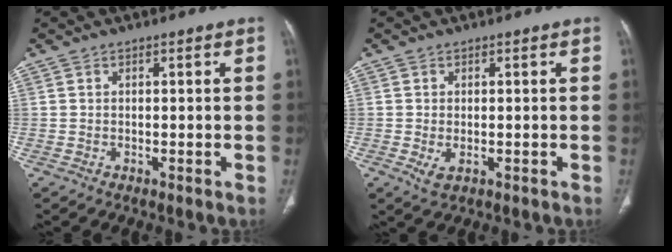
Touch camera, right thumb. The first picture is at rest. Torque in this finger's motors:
{"motor_torque": [-0.08, -0.10, 0.33, 0.23, 0.09]}